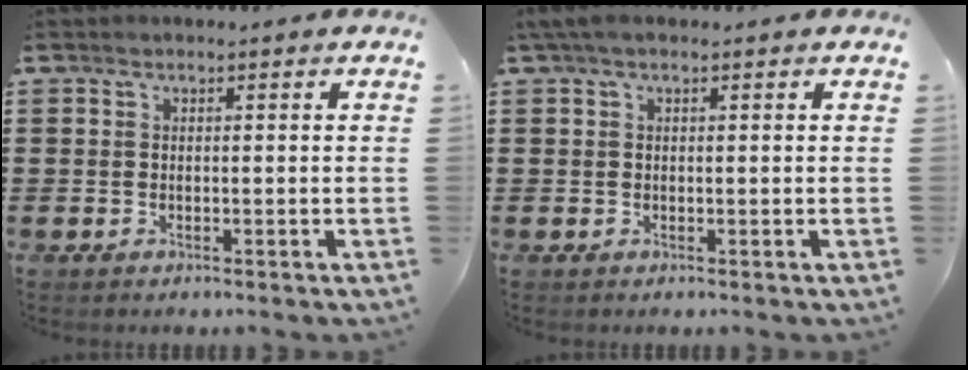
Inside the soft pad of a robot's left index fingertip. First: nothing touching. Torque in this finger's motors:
{"motor_torque": [0.10, -0.19, 0.22, 0.06]}